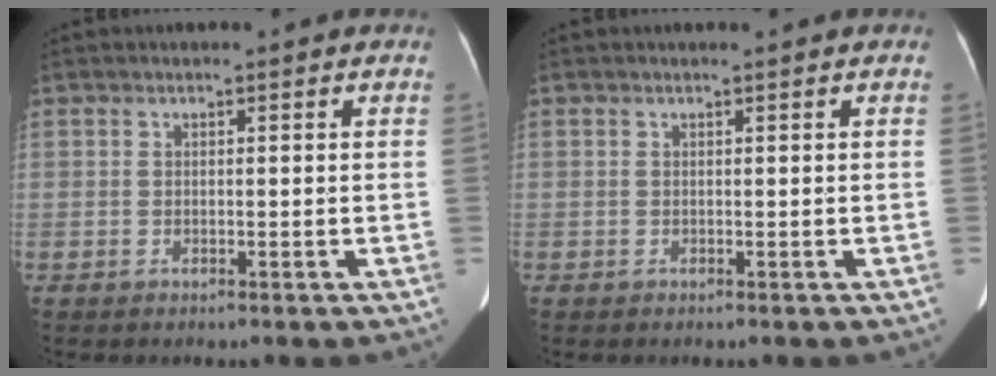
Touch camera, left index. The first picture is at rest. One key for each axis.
{"total": 0.0}